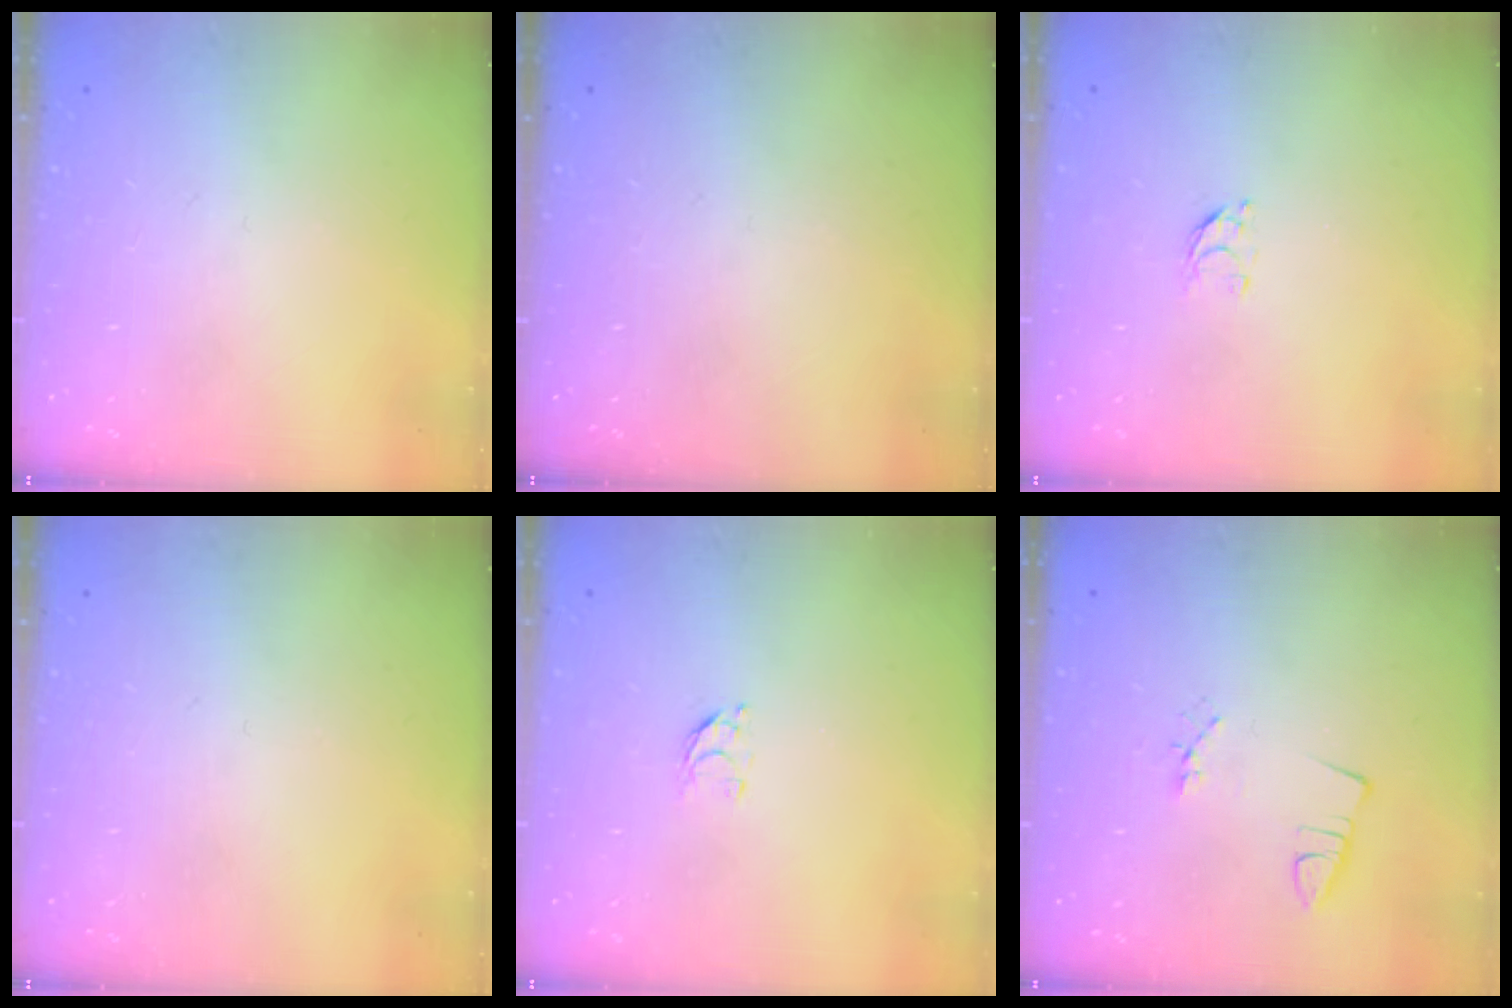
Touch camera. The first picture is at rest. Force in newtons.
{"total": 0.0}
{"total": 2.9, "press": 2.9, "slide": 0.2}
{"total": 0.0}
{"total": 2.9, "press": 2.9, "slide": 0.2}
{"total": 1.9, "press": 1.4, "slide": 1.3}